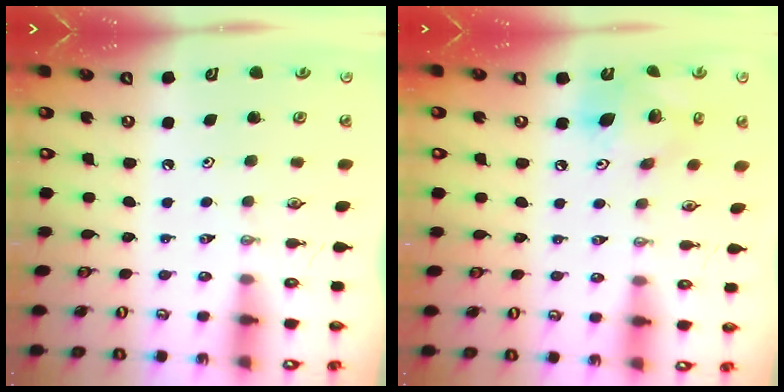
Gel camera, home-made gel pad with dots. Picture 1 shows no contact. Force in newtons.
{"total": 13.5, "press": 13.2, "slide": 3.1}